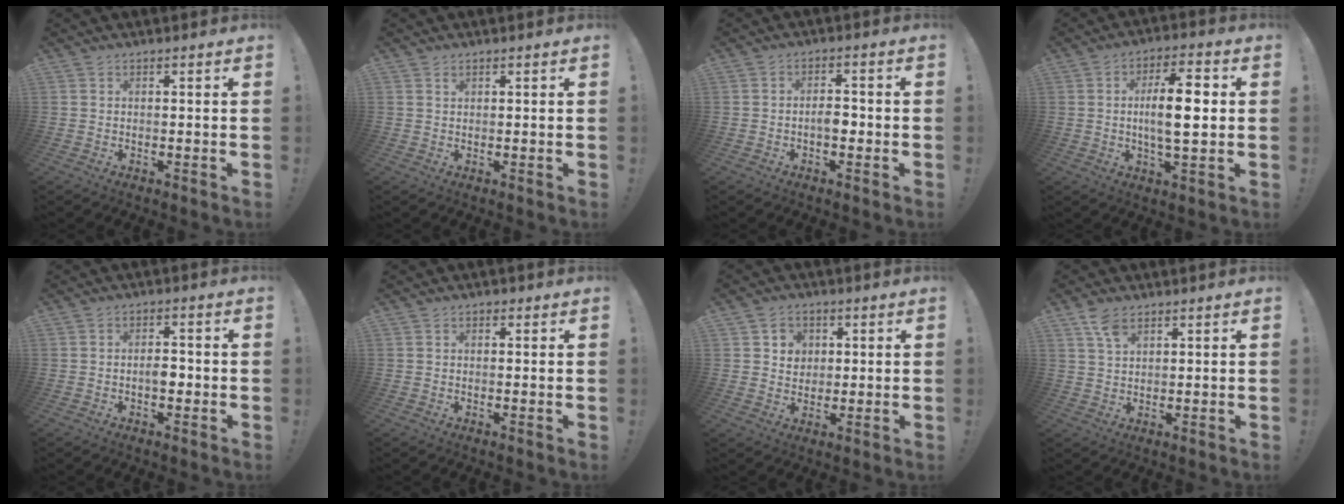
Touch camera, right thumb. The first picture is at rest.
{"total": 0.8, "force": [0.6, 0.5, 0.2], "torque": [-0.002, -0.001, 0.011]}
{"total": 4.3, "force": [-1.5, 2.4, 3.2], "torque": [-0.051, 0.012, -0.026]}
{"total": 12.4, "force": [0.5, 4.0, 11.7], "torque": [-0.207, 0.000, -0.002]}
{"total": 4.0, "force": [-1.3, 2.3, 3.1], "torque": [-0.048, 0.012, -0.022]}
{"total": 0.7, "force": [0.2, 0.6, 0.4], "torque": [-0.006, 0.002, 0.003]}
{"total": 5.5, "force": [1.9, 5.0, 1.2], "torque": [-0.017, -0.010, 0.036]}
{"total": 5.1, "force": [3.3, 2.4, 3.0], "torque": [-0.055, -0.014, 0.060]}